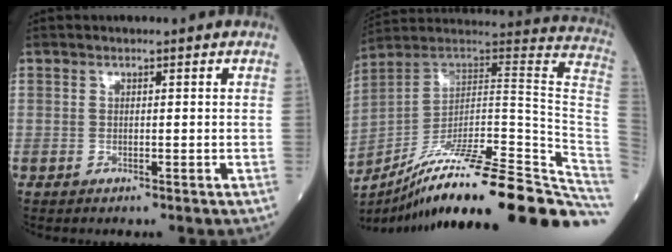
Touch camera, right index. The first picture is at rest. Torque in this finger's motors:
{"motor_torque": [-0.31, -1.38, 0.79, 0.21]}